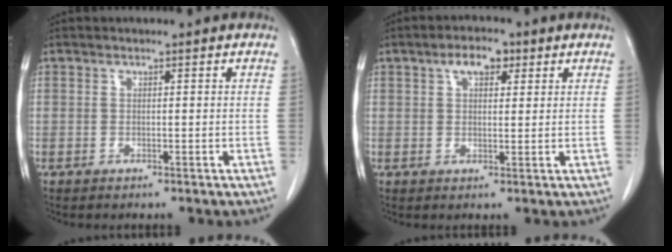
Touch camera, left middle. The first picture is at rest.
{"total": 4.2, "force": [2.2, 2.0, 3.0], "torque": [-0.055, 0.012, 0.036]}